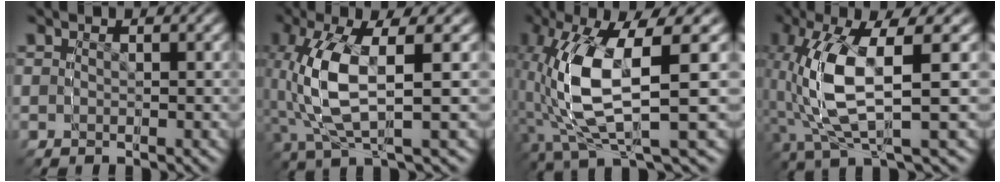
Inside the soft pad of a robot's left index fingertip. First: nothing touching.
{"total": 4.7, "force": [0.5, 1.4, 4.4], "torque": [-0.107, 0.022, 0.018]}
{"total": 10.2, "force": [1.6, 5.1, 8.6], "torque": [-0.194, 0.022, 0.026]}
{"total": 7.5, "force": [1.2, 3.1, 6.7], "torque": [-0.158, 0.019, 0.027]}